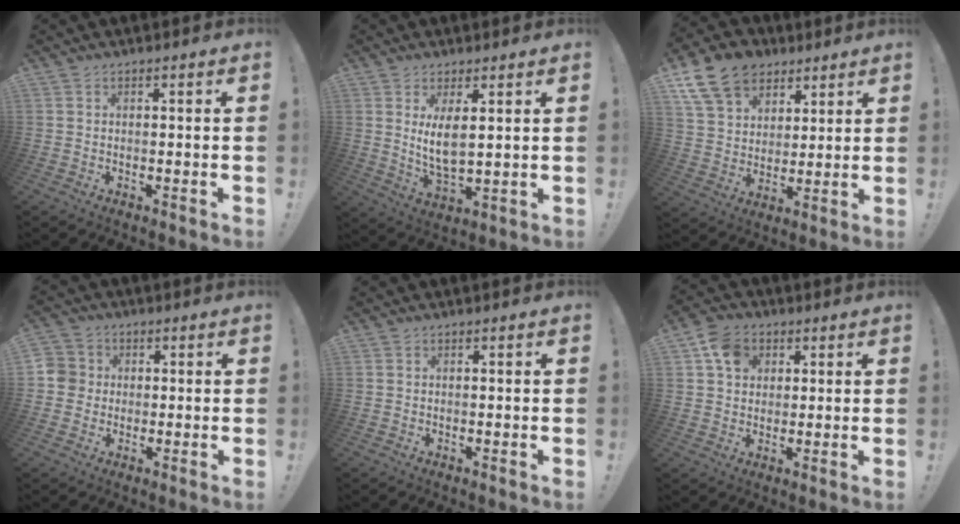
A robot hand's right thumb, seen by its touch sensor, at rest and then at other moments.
{"total": 7.3, "force": [2.5, 2.4, 6.4], "torque": [-0.124, -0.019, 0.044]}
{"total": 15.7, "force": [8.8, 11.1, 6.7], "torque": [-0.111, -0.044, 0.170]}
{"total": 5.3, "force": [-0.1, 5.1, 1.4], "torque": [-0.026, 0.007, -0.002]}
{"total": 0.0}
{"total": 8.6, "force": [3.4, 6.8, 4.0], "torque": [-0.060, -0.005, 0.068]}